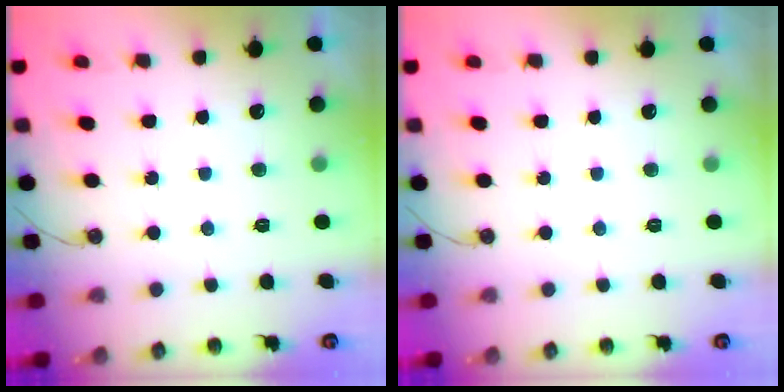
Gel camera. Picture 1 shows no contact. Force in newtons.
{"total": 0.0}